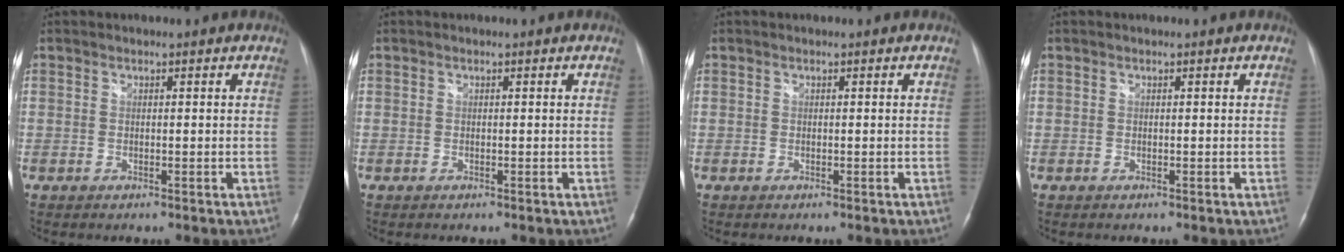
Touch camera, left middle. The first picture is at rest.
{"total": 0.0}
{"total": 0.0}
{"total": 0.0}